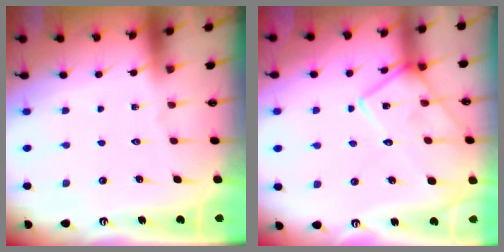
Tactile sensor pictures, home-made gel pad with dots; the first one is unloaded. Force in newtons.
{"total": 14.8, "press": 14.8, "slide": 1.0}